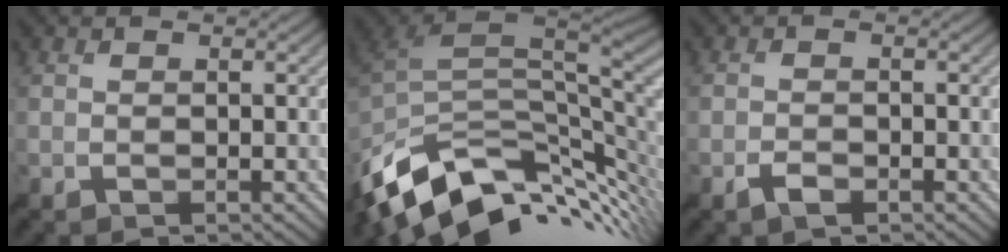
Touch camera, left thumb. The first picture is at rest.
{"total": 13.1, "force": [-4.2, 7.7, 9.8], "torque": [-0.206, -0.022, -0.067]}
{"total": 1.4, "force": [-1.1, 0.5, 0.8], "torque": [-0.018, -0.001, -0.020]}